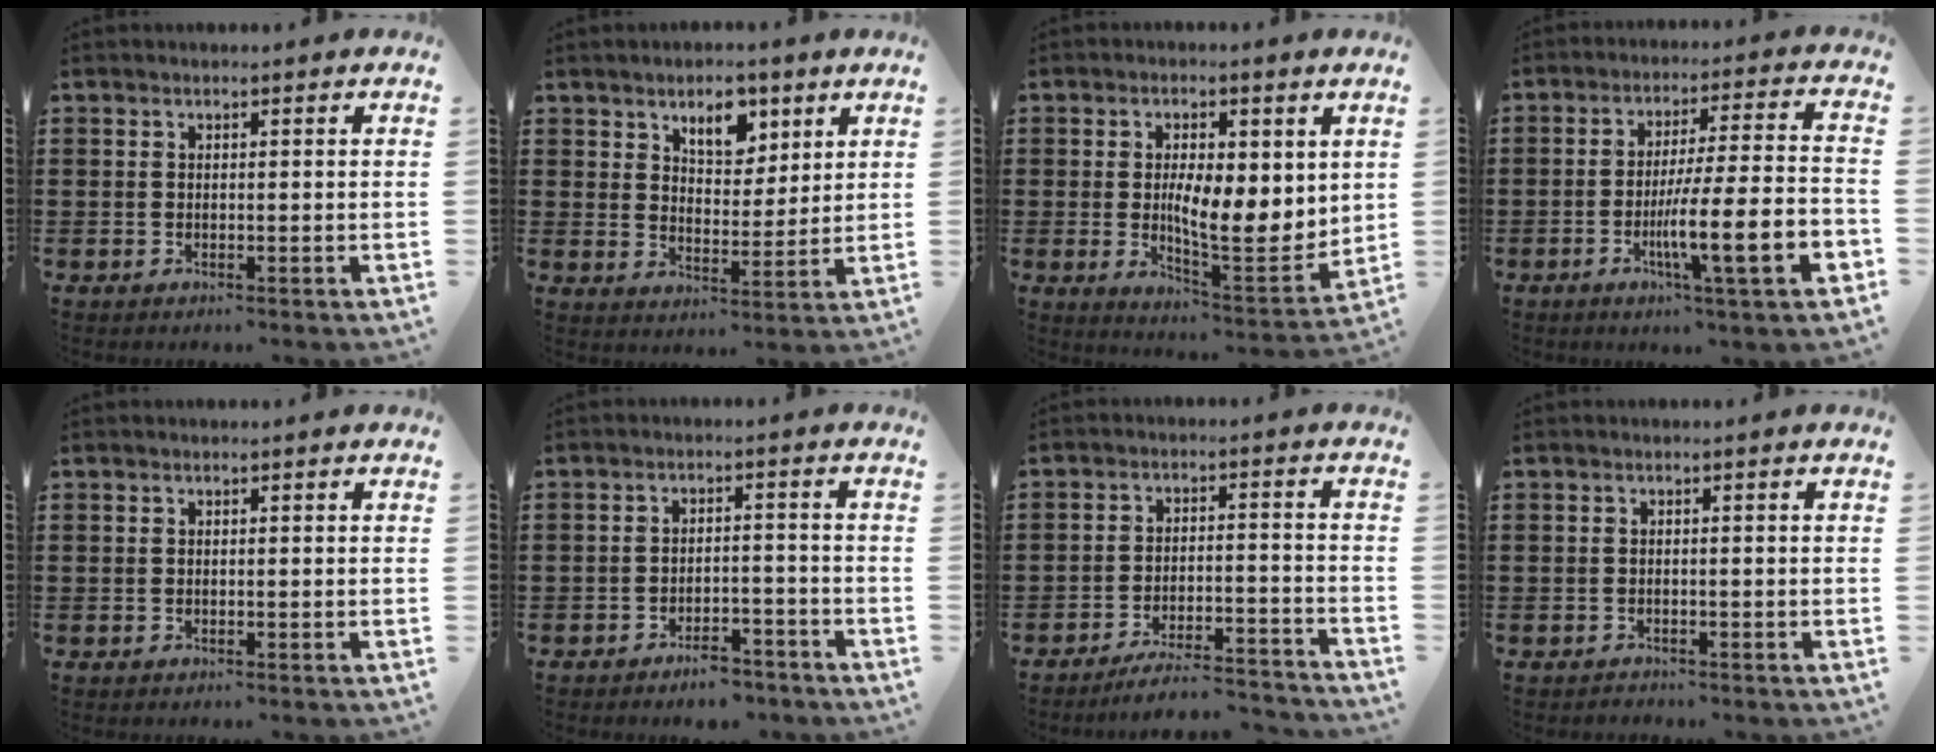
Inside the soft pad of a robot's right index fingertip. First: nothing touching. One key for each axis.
{"total": 6.5, "fx": 4.3, "fy": 3.7, "fz": 3.2, "tx": -0.055, "ty": -0.001, "tz": 0.074}
{"total": 8.5, "fx": 0.5, "fy": 3.4, "fz": 7.8, "tx": -0.120, "ty": -0.012, "tz": 0.006}
{"total": 12.2, "fx": -4.4, "fy": 1.1, "fz": 11.3, "tx": -0.192, "ty": -0.009, "tz": -0.082}
{"total": 0.0}
{"total": 4.1, "fx": -3.8, "fy": 1.0, "fz": 1.3, "tx": -0.023, "ty": 0.009, "tz": -0.074}
{"total": 5.8, "fx": -5.4, "fy": 0.3, "fz": 2.0, "tx": -0.039, "ty": -0.004, "tz": -0.104}
{"total": 0.8, "fx": -0.7, "fy": 0.3, "fz": 0.0, "tx": -0.004, "ty": 0.001, "tz": -0.017}